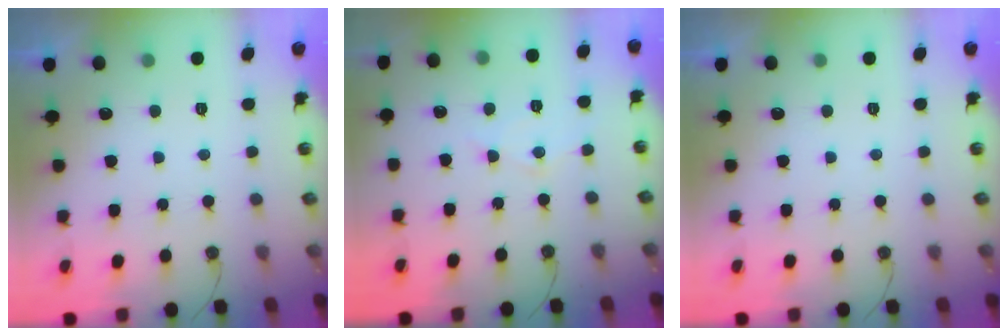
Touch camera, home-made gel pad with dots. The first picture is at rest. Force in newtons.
{"total": 7.3, "press": 7.3, "slide": 0.6}
{"total": 0.0}